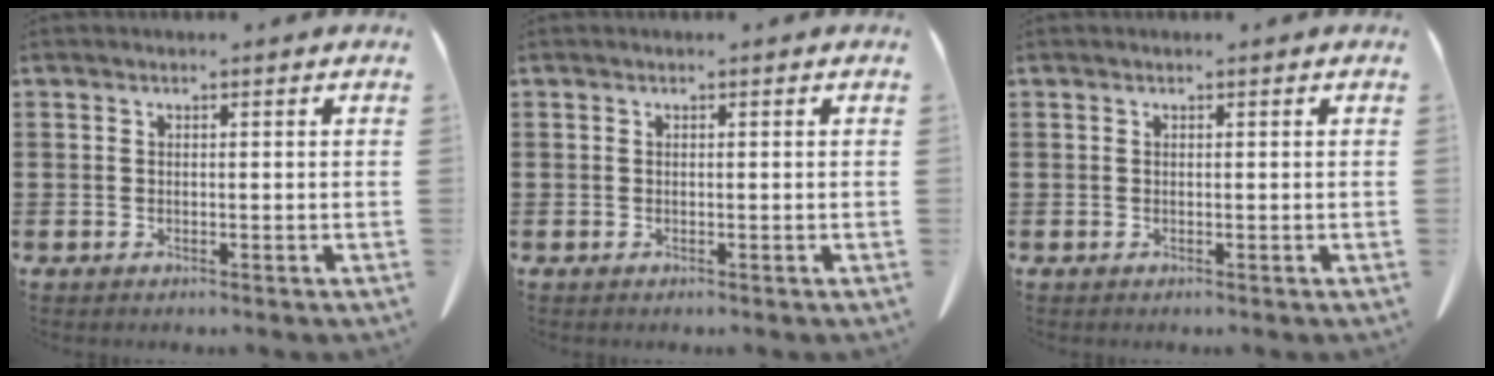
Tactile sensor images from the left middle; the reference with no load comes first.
{"total": 0.0}
{"total": 0.0}